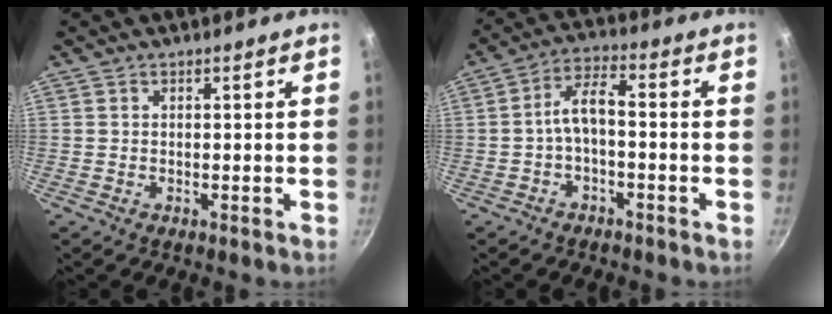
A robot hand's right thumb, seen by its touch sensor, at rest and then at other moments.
{"total": 5.8, "force": [-1.8, 2.5, 4.9], "torque": [-0.096, 0.036, -0.036]}